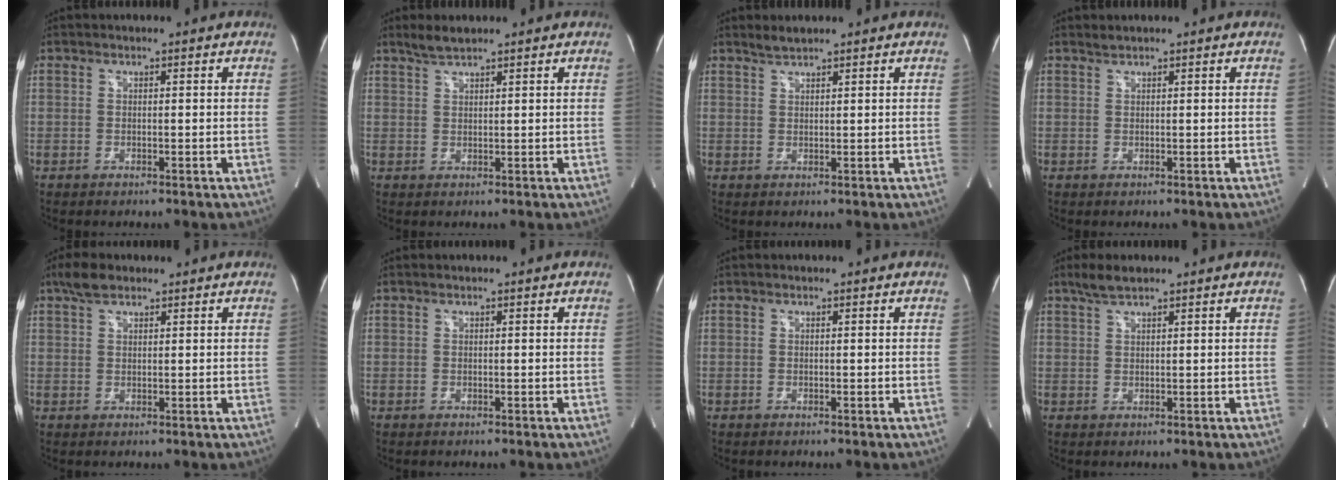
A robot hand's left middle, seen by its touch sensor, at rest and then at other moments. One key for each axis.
{"total": 2.6, "fx": 2.3, "fy": 0.3, "fz": 1.2, "tx": -0.031, "ty": 0.007, "tz": 0.046}
{"total": 1.6, "fx": 1.6, "fy": 0.1, "fz": 0.5, "tx": -0.014, "ty": 0.005, "tz": 0.035}
{"total": 0.6, "fx": 0.6, "fy": -0.1, "fz": 0.0, "tx": -0.006, "ty": 0.003, "tz": 0.015}
{"total": 3.4, "fx": 2.5, "fy": 1.4, "fz": 1.8, "tx": -0.043, "ty": 0.014, "tz": 0.048}
{"total": 0.0}
{"total": 0.0}
{"total": 3.0, "fx": 2.4, "fy": 0.5, "fz": 1.8, "tx": -0.044, "ty": 0.010, "tz": 0.049}